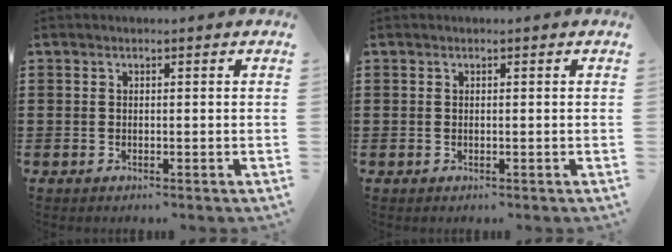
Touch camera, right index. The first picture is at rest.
{"total": 0.0}